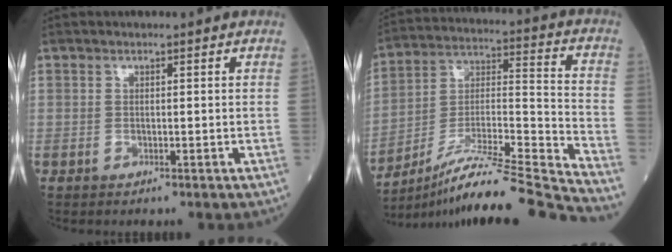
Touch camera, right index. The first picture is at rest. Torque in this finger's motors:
{"motor_torque": [-0.54, -0.64, 0.39, 0.11]}